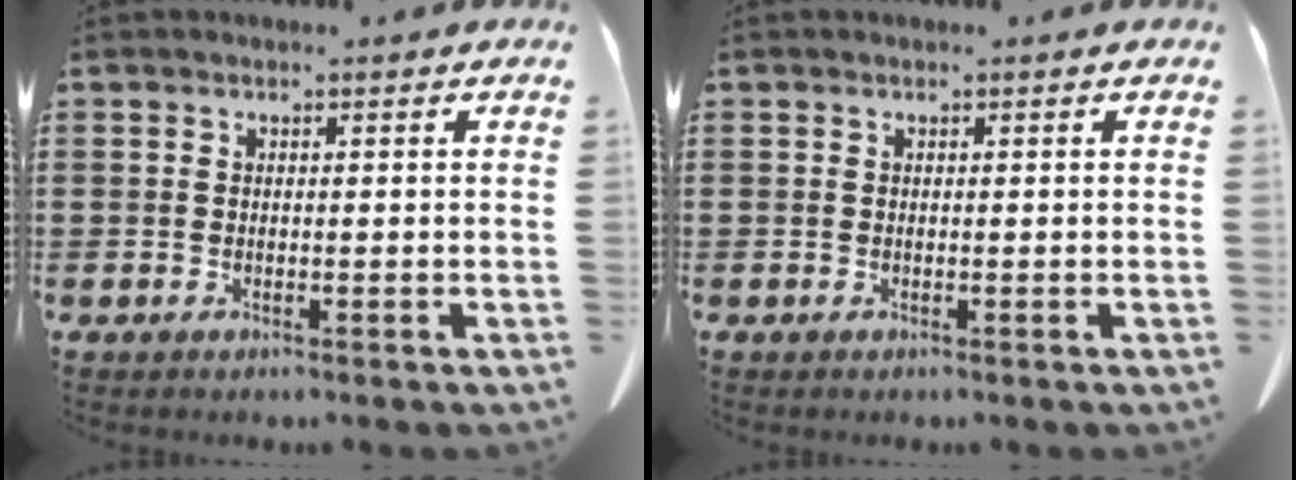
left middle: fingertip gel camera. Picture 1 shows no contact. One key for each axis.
{"total": 0.0}